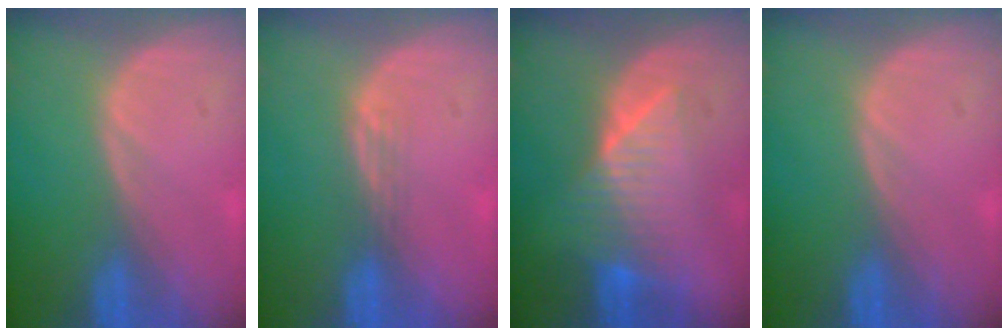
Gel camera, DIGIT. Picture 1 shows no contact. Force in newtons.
{"total": 1.8, "press": 1.3, "slide": 1.2}
{"total": 7.1, "press": 7.0, "slide": 1.1}
{"total": 0.0}